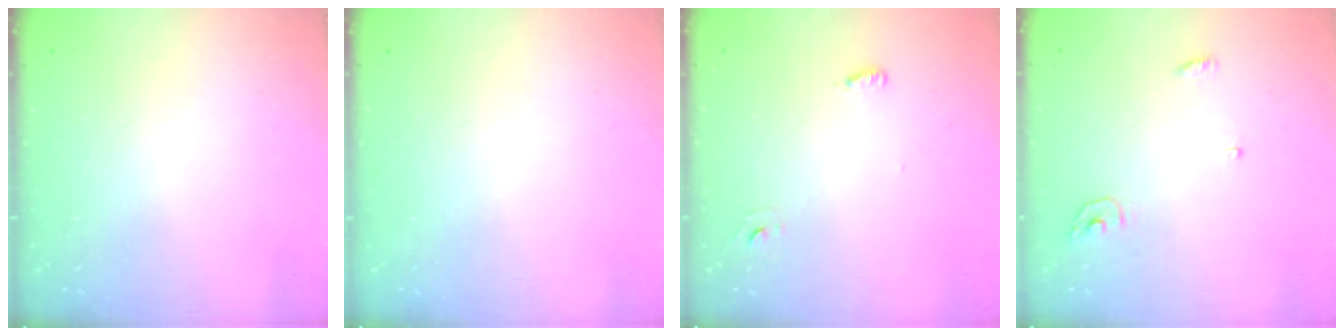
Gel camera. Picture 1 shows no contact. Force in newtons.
{"total": 0.0}
{"total": 2.6, "press": 2.5, "slide": 0.6}
{"total": 3.8, "press": 3.8, "slide": 0.5}